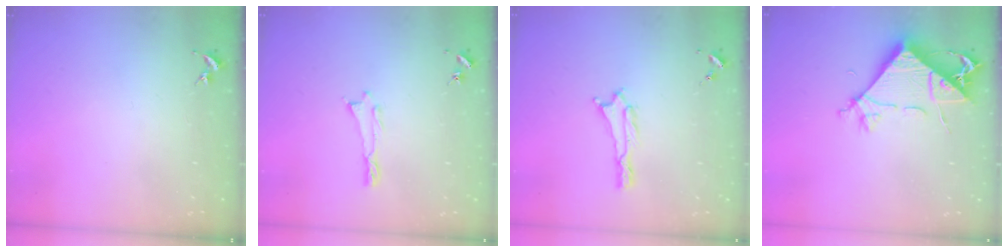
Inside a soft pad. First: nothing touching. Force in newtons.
{"total": 0.0}
{"total": 0.0}
{"total": 7.7, "press": 7.6, "slide": 1.1}